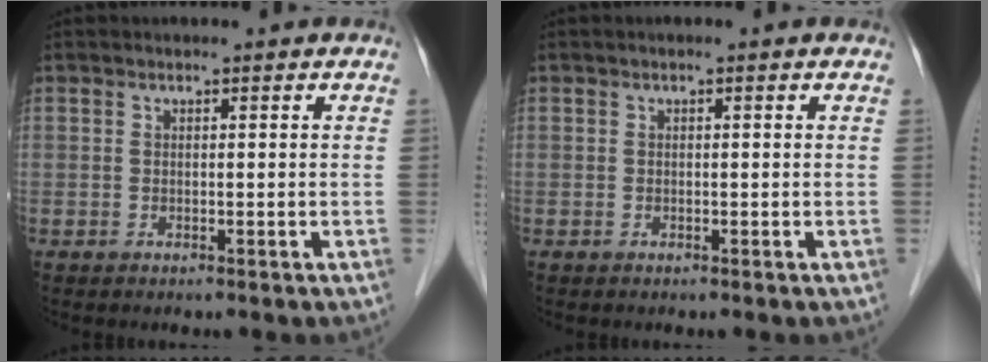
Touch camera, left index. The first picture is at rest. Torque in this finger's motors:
{"motor_torque": [0.18, -0.07, -0.04, -0.01]}